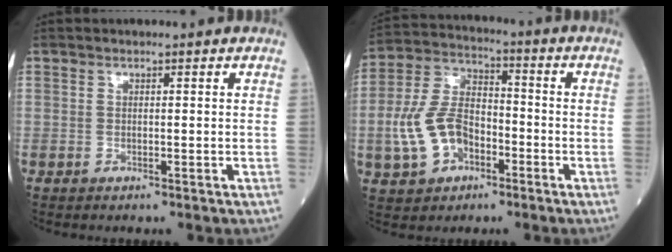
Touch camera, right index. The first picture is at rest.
{"total": 10.8, "force": [-3.5, 6.9, 7.6], "torque": [-0.176, 0.018, -0.065]}